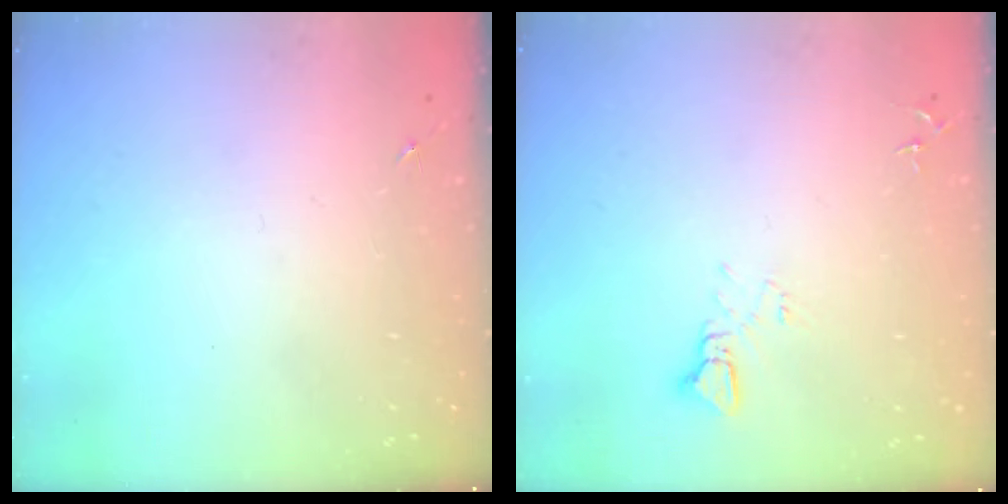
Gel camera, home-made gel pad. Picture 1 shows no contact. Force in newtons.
{"total": 3.4, "press": 3.4, "slide": 0.4}